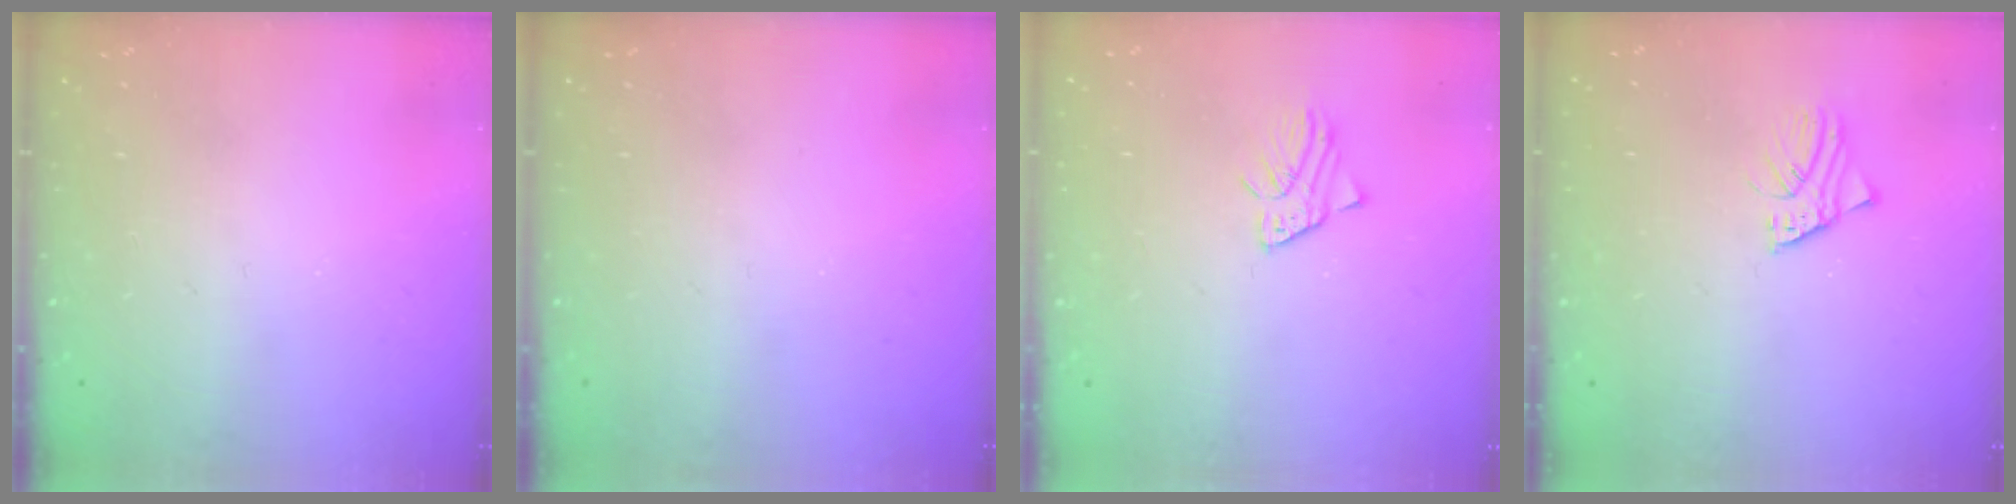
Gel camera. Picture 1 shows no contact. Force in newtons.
{"total": 0.0}
{"total": 2.3, "press": 2.3, "slide": 0.2}
{"total": 1.9, "press": 1.9, "slide": 0.0}